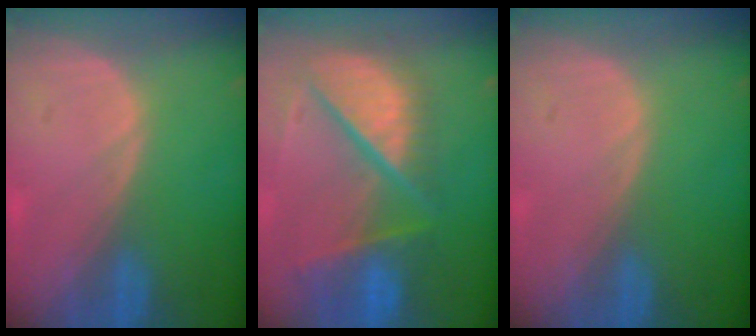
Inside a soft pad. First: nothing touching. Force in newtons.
{"total": 11.7, "press": 9.7, "slide": 6.4}
{"total": 0.0}